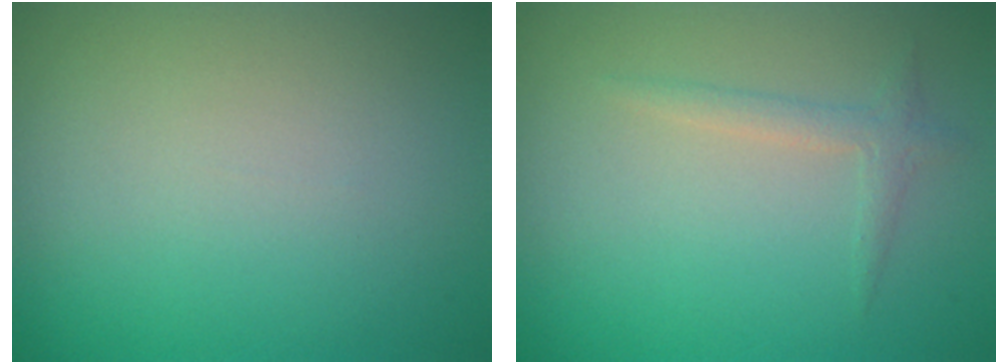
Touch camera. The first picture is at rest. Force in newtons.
{"total": 1.4, "press": 1.4, "slide": 0.1}